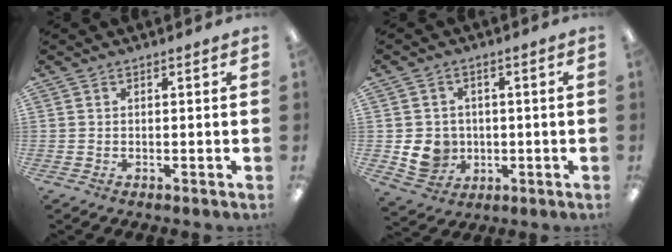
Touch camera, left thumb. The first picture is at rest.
{"total": 7.8, "force": [-0.9, 7.2, 2.7], "torque": [-0.054, 0.007, -0.009]}